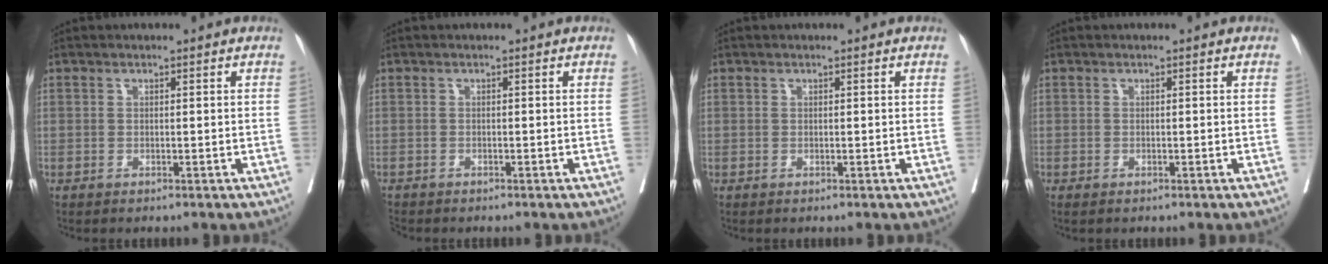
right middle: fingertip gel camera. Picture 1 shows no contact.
{"total": 2.5, "force": [-2.3, 0.7, 0.7], "torque": [-0.016, -0.006, -0.038]}
{"total": 0.0}
{"total": 0.5, "force": [-0.4, 0.0, 0.3], "torque": [-0.010, -0.004, -0.006]}